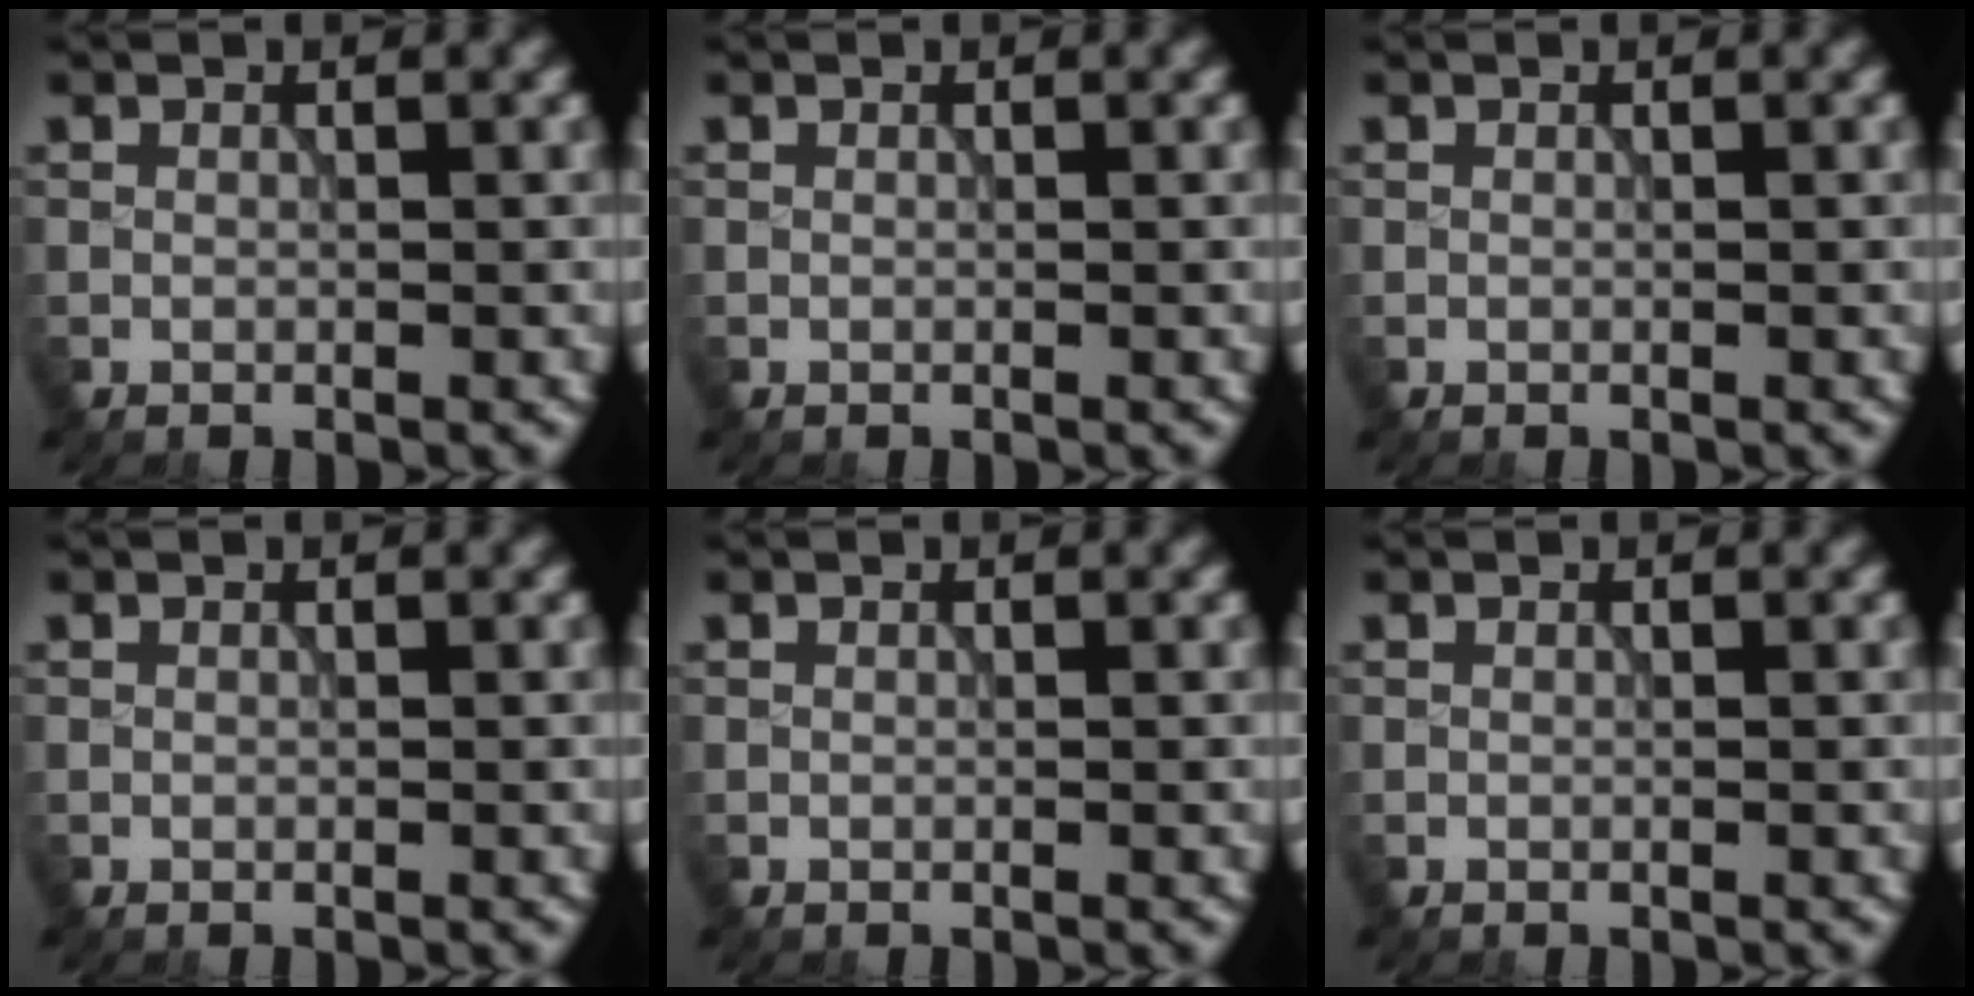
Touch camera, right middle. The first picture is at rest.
{"total": 0.0}
{"total": 0.0}
{"total": 0.0}
{"total": 0.0}
{"total": 0.0}